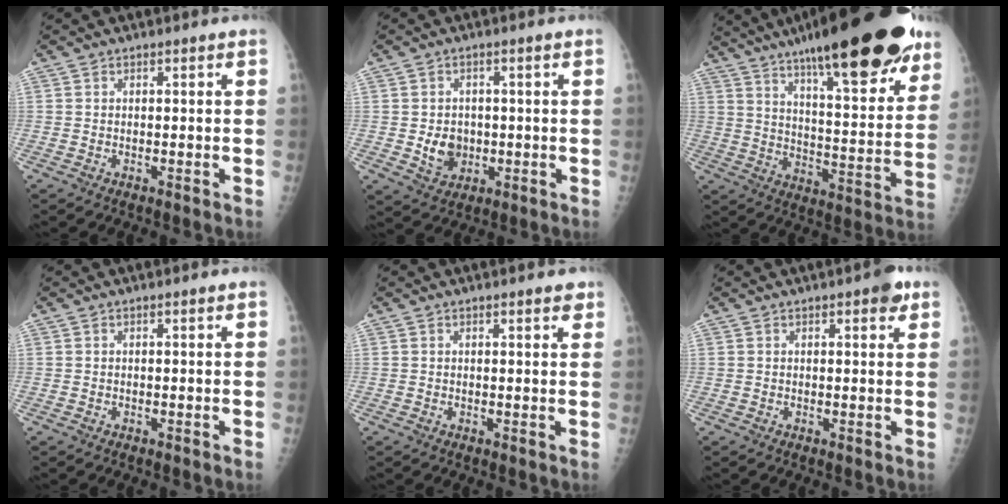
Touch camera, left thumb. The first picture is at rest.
{"total": 5.4, "force": [-0.5, 4.5, 2.9], "torque": [-0.027, 0.001, 0.000]}
{"total": 30.8, "force": [20.8, 7.3, 21.5], "torque": [-0.295, -0.061, 0.302]}
{"total": 0.0}
{"total": 1.8, "force": [1.3, 0.5, 1.2], "torque": [-0.010, -0.004, 0.014]}
{"total": 3.3, "force": [1.9, 1.1, 2.5], "torque": [-0.023, -0.004, 0.018]}